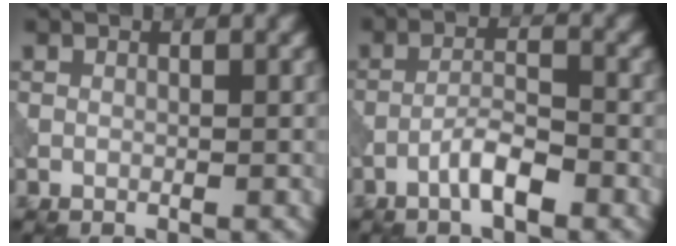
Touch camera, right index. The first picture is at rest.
{"total": 2.9, "force": [-1.7, 0.6, 2.2], "torque": [-0.041, 0.012, -0.036]}